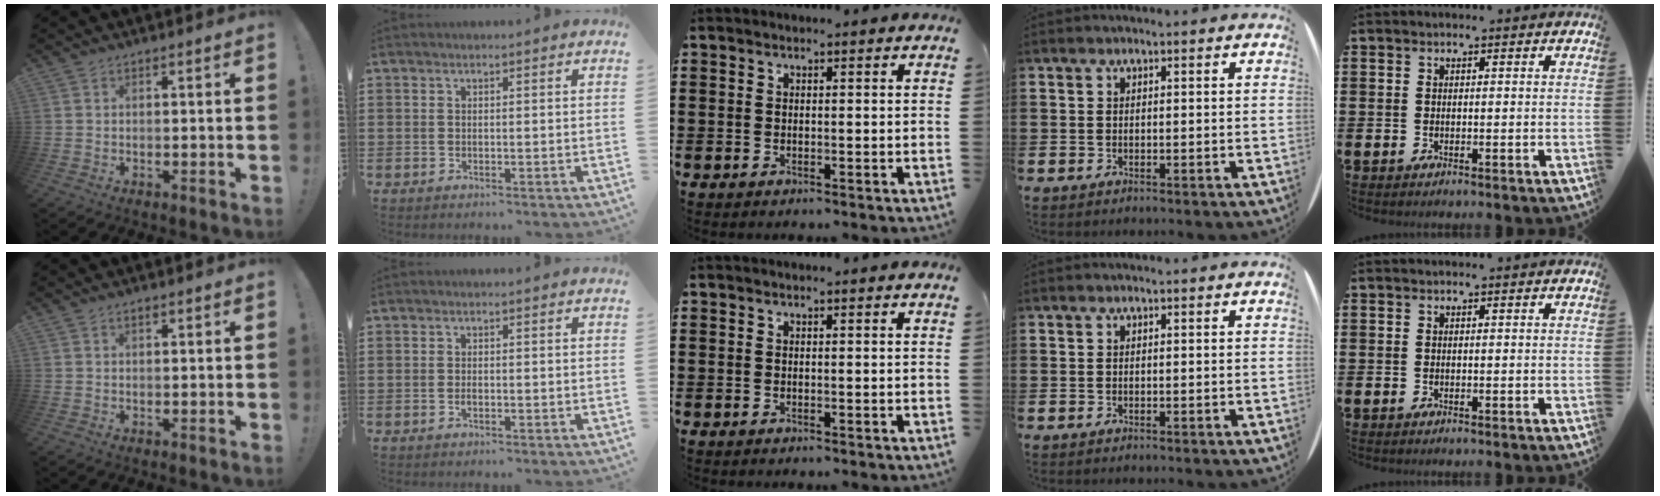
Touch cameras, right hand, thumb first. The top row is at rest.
{"thumb": {"total": 0.8, "force": [0.6, 0.4, 0.5], "torque": [-0.007, 0.000, 0.009]}, "index": {"total": 0.7, "force": [-0.3, 0.3, 0.6], "torque": [-0.012, -0.005, -0.004]}}